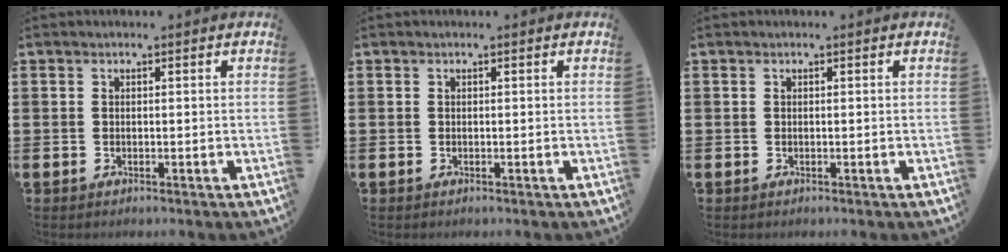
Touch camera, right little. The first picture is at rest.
{"total": 0.0}
{"total": 0.0}